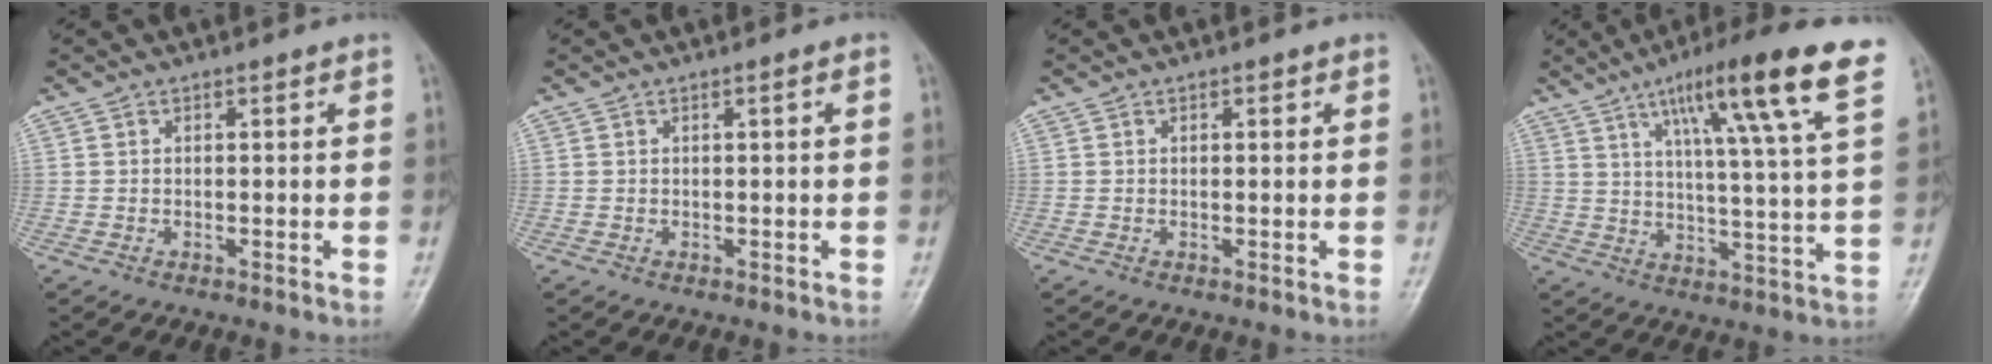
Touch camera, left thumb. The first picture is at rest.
{"total": 1.1, "force": [0.1, 0.2, 1.1], "torque": [-0.020, 0.002, 0.002]}
{"total": 1.0, "force": [0.4, 0.5, 0.8], "torque": [-0.008, 0.001, 0.004]}
{"total": 17.8, "force": [9.6, 1.6, 14.9], "torque": [-0.223, -0.029, 0.144]}